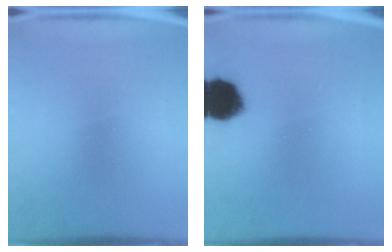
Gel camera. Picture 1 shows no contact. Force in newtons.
{"total": 11.8}